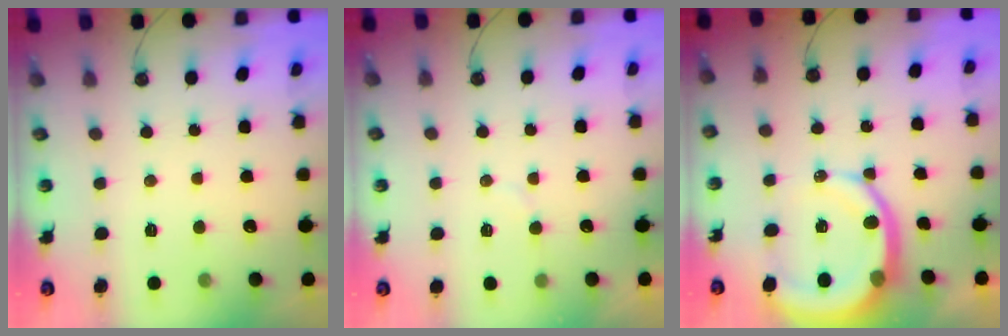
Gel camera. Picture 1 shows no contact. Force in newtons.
{"total": 3.6, "press": 3.6, "slide": 0.3}
{"total": 11.4, "press": 11.3, "slide": 1.4}